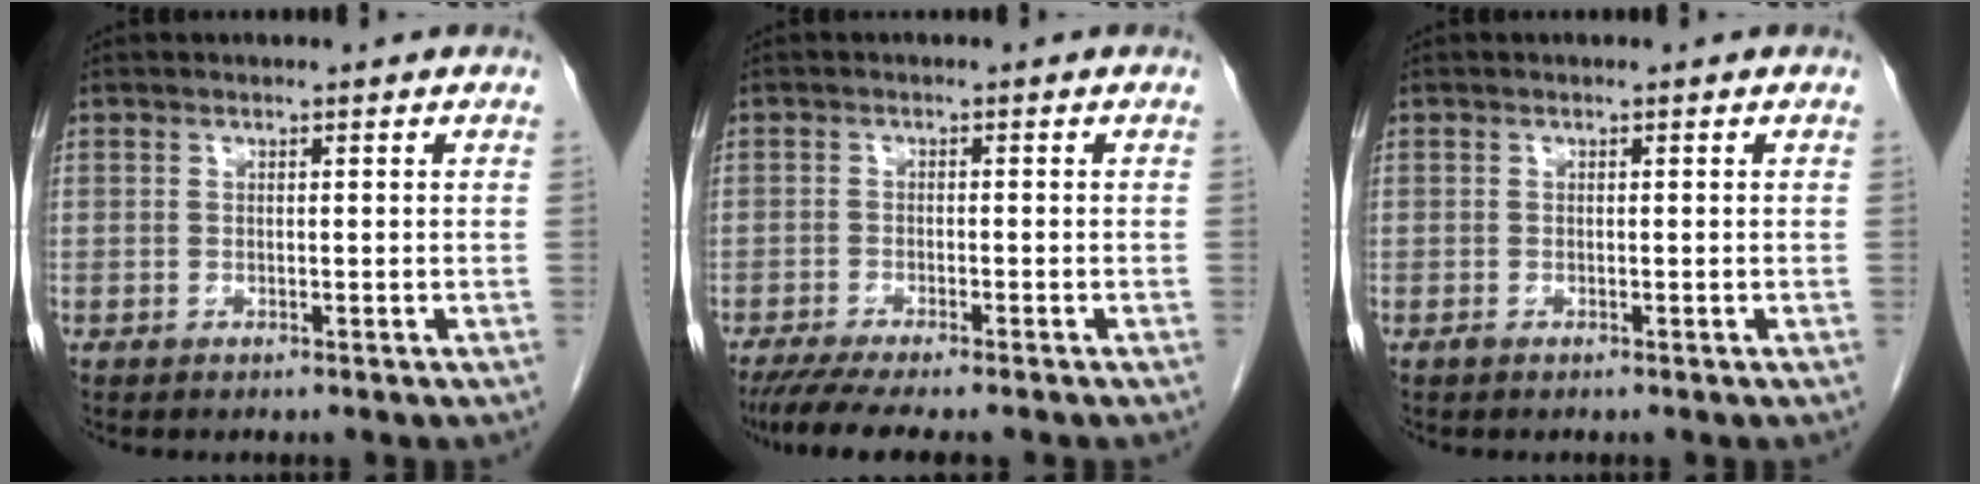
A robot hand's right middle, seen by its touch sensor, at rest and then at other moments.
{"total": 9.1, "force": [-7.8, 1.2, 4.5], "torque": [-0.070, -0.020, -0.121]}
{"total": 0.0}